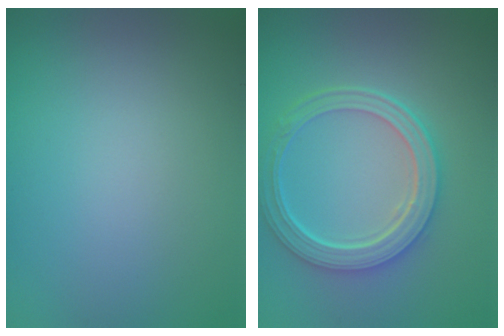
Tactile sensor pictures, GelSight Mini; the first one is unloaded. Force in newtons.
{"total": 5.3, "press": 4.1, "slide": 3.3}